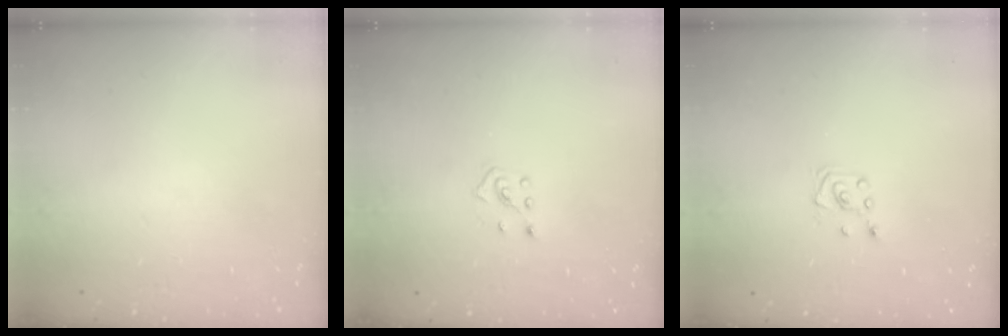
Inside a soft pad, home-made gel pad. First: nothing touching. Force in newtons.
{"total": 2.5, "press": 2.4, "slide": 0.7}
{"total": 3.0, "press": 2.9, "slide": 0.3}